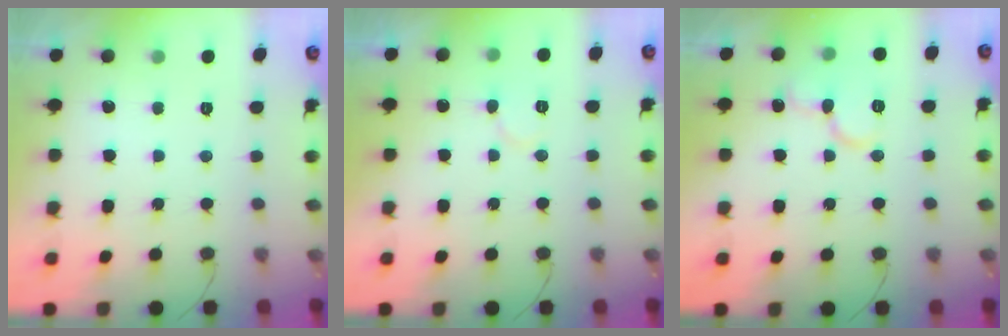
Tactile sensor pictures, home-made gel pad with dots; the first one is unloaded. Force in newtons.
{"total": 6.7, "press": 6.7, "slide": 0.8}
{"total": 9.8, "press": 9.7, "slide": 1.3}